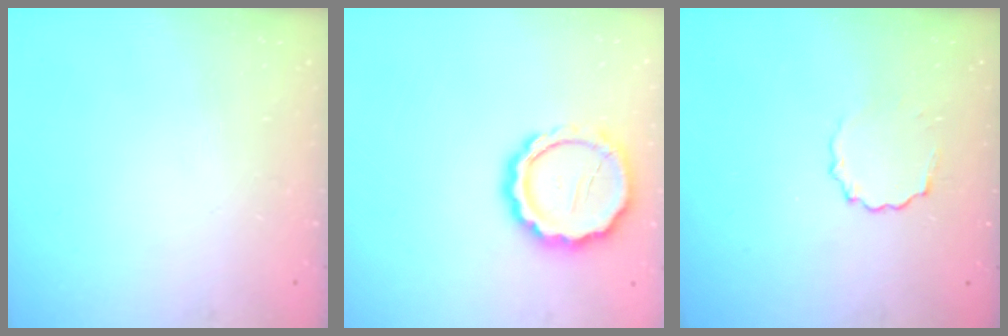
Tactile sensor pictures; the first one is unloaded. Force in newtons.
{"total": 14.1, "press": 13.9, "slide": 2.2}
{"total": 4.2, "press": 4.1, "slide": 1.0}